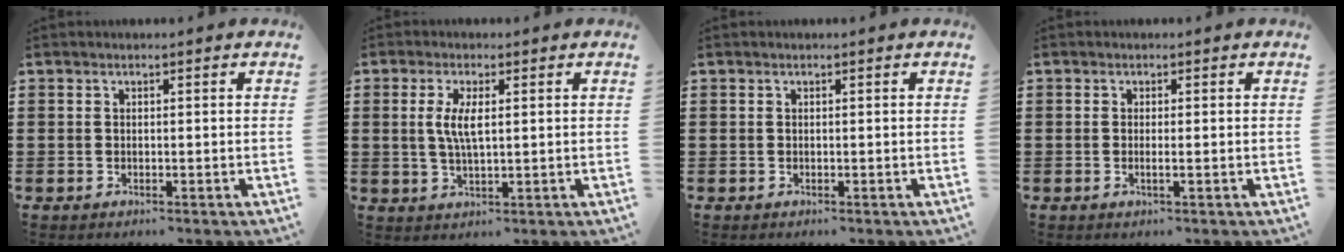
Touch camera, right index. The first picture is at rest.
{"total": 4.4, "force": [0.7, 1.2, 4.1], "torque": [-0.090, 0.002, 0.007]}
{"total": 0.0}
{"total": 1.2, "force": [-0.3, -0.1, 1.2], "torque": [-0.021, -0.006, -0.004]}